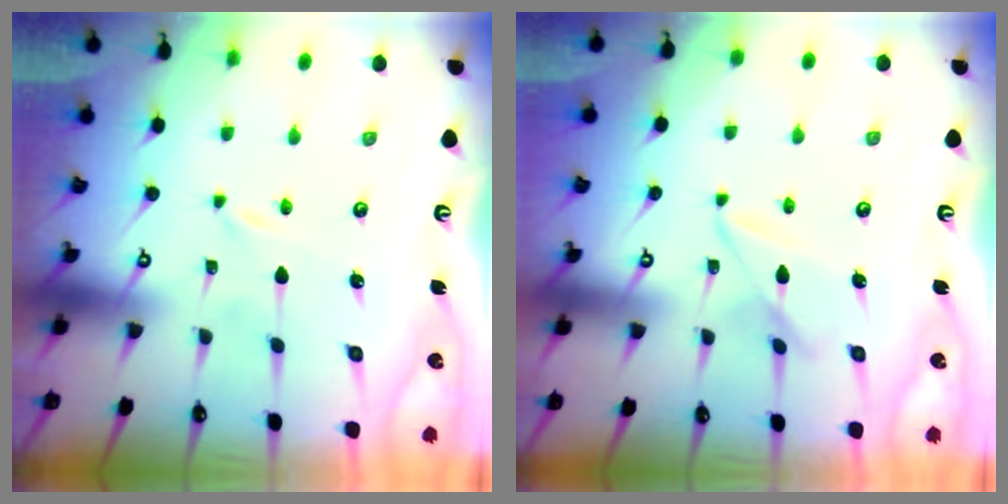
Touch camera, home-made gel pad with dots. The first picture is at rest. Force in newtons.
{"total": 7.5, "press": 7.5, "slide": 0.4}